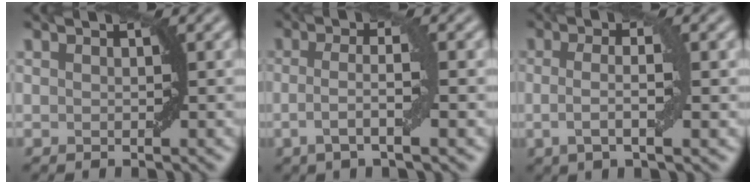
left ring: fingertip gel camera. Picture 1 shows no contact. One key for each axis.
{"total": 3.7, "fx": -0.7, "fy": 0.7, "fz": 3.5, "tx": -0.064, "ty": 0.001, "tz": -0.018}
{"total": 3.6, "fx": -0.3, "fy": 0.7, "fz": 3.5, "tx": -0.066, "ty": -0.005, "tz": -0.005}